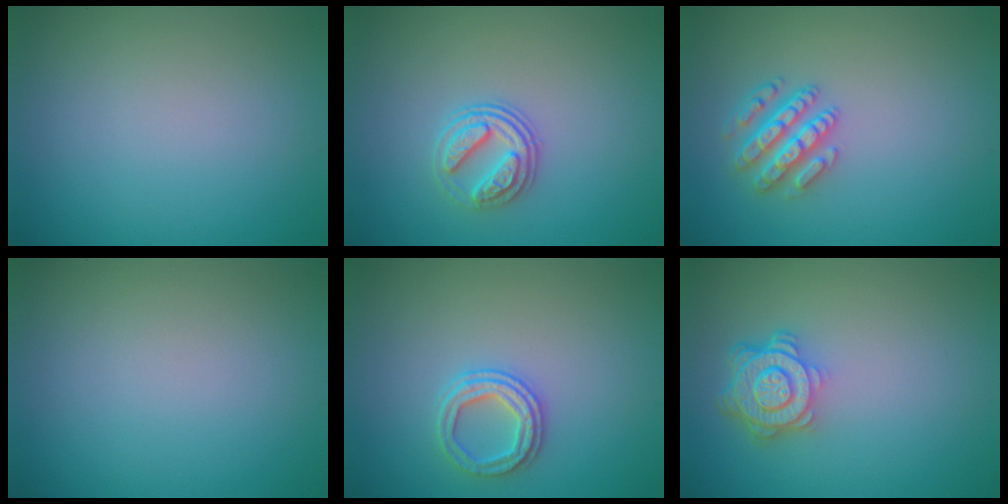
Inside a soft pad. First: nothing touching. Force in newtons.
{"total": 2.9, "press": 2.6, "slide": 1.3}
{"total": 3.4, "press": 3.2, "slide": 1.2}
{"total": 0.0}
{"total": 2.5, "press": 2.4, "slide": 0.6}
{"total": 4.7, "press": 3.6, "slide": 3.0}